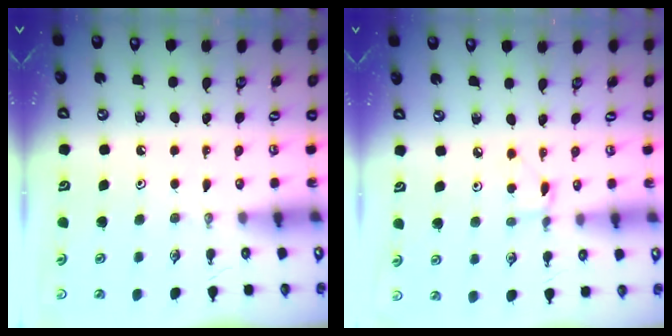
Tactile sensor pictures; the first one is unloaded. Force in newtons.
{"total": 2.0, "press": 2.0, "slide": 0.2}